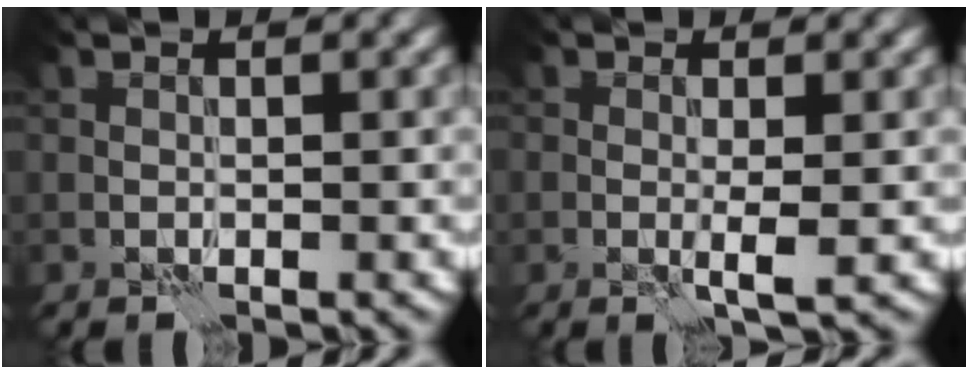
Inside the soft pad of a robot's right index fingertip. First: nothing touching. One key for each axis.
{"total": 1.7, "fx": -0.3, "fy": 0.0, "fz": 1.7, "tx": -0.029, "ty": -0.004, "tz": -0.007}